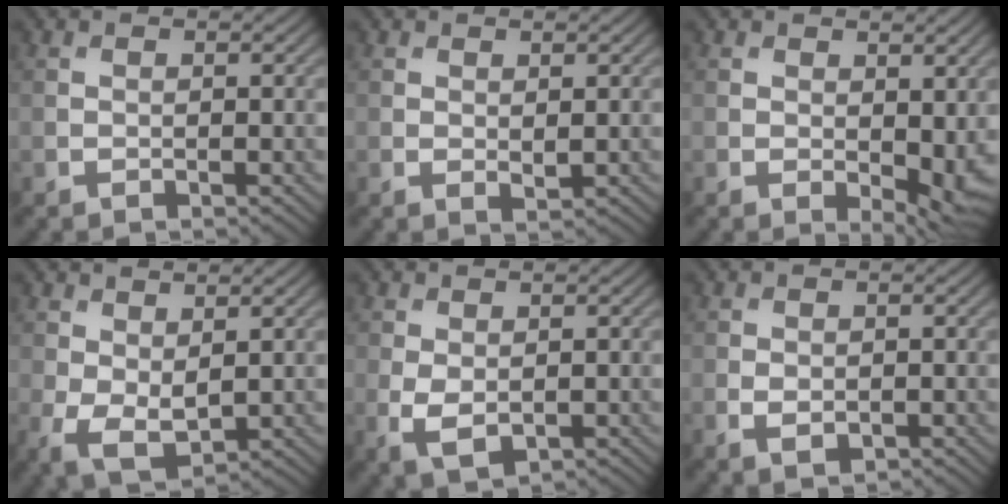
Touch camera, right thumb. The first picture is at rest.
{"total": 1.1, "force": [0.5, 0.5, 0.8], "torque": [-0.015, -0.006, 0.011]}
{"total": 4.8, "force": [0.1, 2.5, 4.1], "torque": [-0.058, -0.013, 0.007]}
{"total": 5.0, "force": [0.0, 3.0, 4.0], "torque": [-0.101, -0.011, 0.006]}
{"total": 3.7, "force": [-0.6, 2.2, 2.9], "torque": [-0.074, -0.012, -0.006]}
{"total": 2.1, "force": [-0.6, 1.4, 1.5], "torque": [-0.029, -0.008, -0.008]}